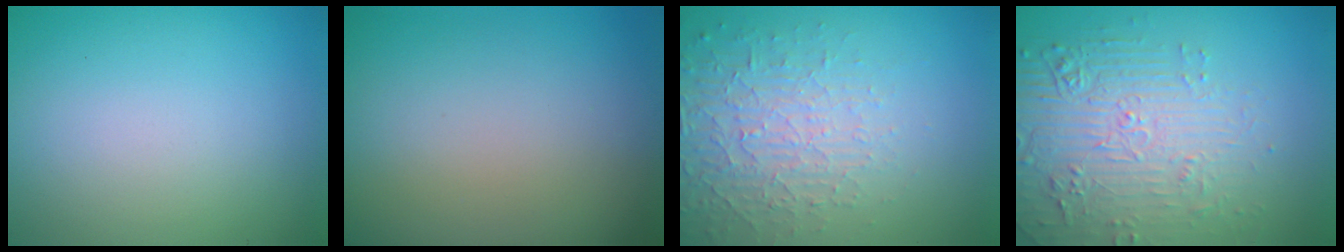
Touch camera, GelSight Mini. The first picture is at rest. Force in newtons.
{"total": 0.0}
{"total": 5.0, "press": 3.2, "slide": 3.8}
{"total": 4.4, "press": 4.1, "slide": 1.7}